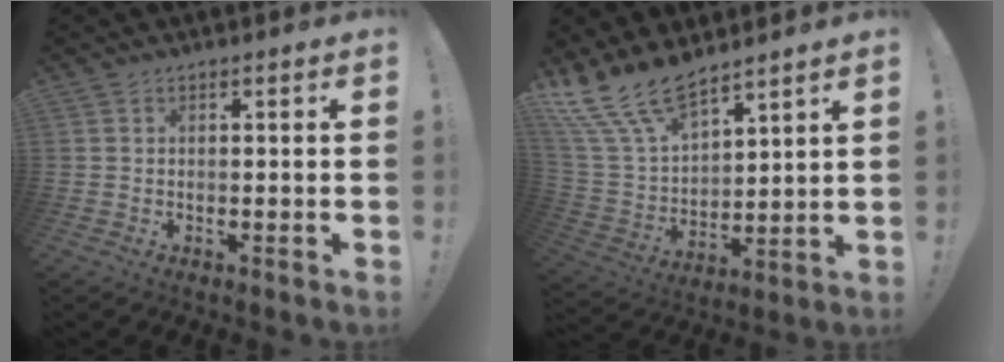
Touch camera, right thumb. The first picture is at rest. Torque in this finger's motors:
{"motor_torque": [0.09, 1.22, 0.55, 0.50, 0.13]}